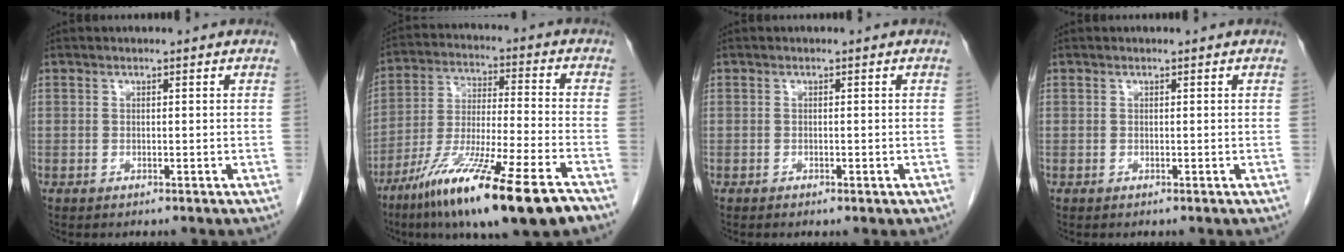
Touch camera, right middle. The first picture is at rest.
{"total": 19.8, "force": [-12.5, 0.8, 15.3], "torque": [-0.257, -0.055, -0.220]}
{"total": 1.0, "force": [-0.6, 0.3, 0.7], "torque": [-0.011, -0.002, -0.006]}
{"total": 0.0}